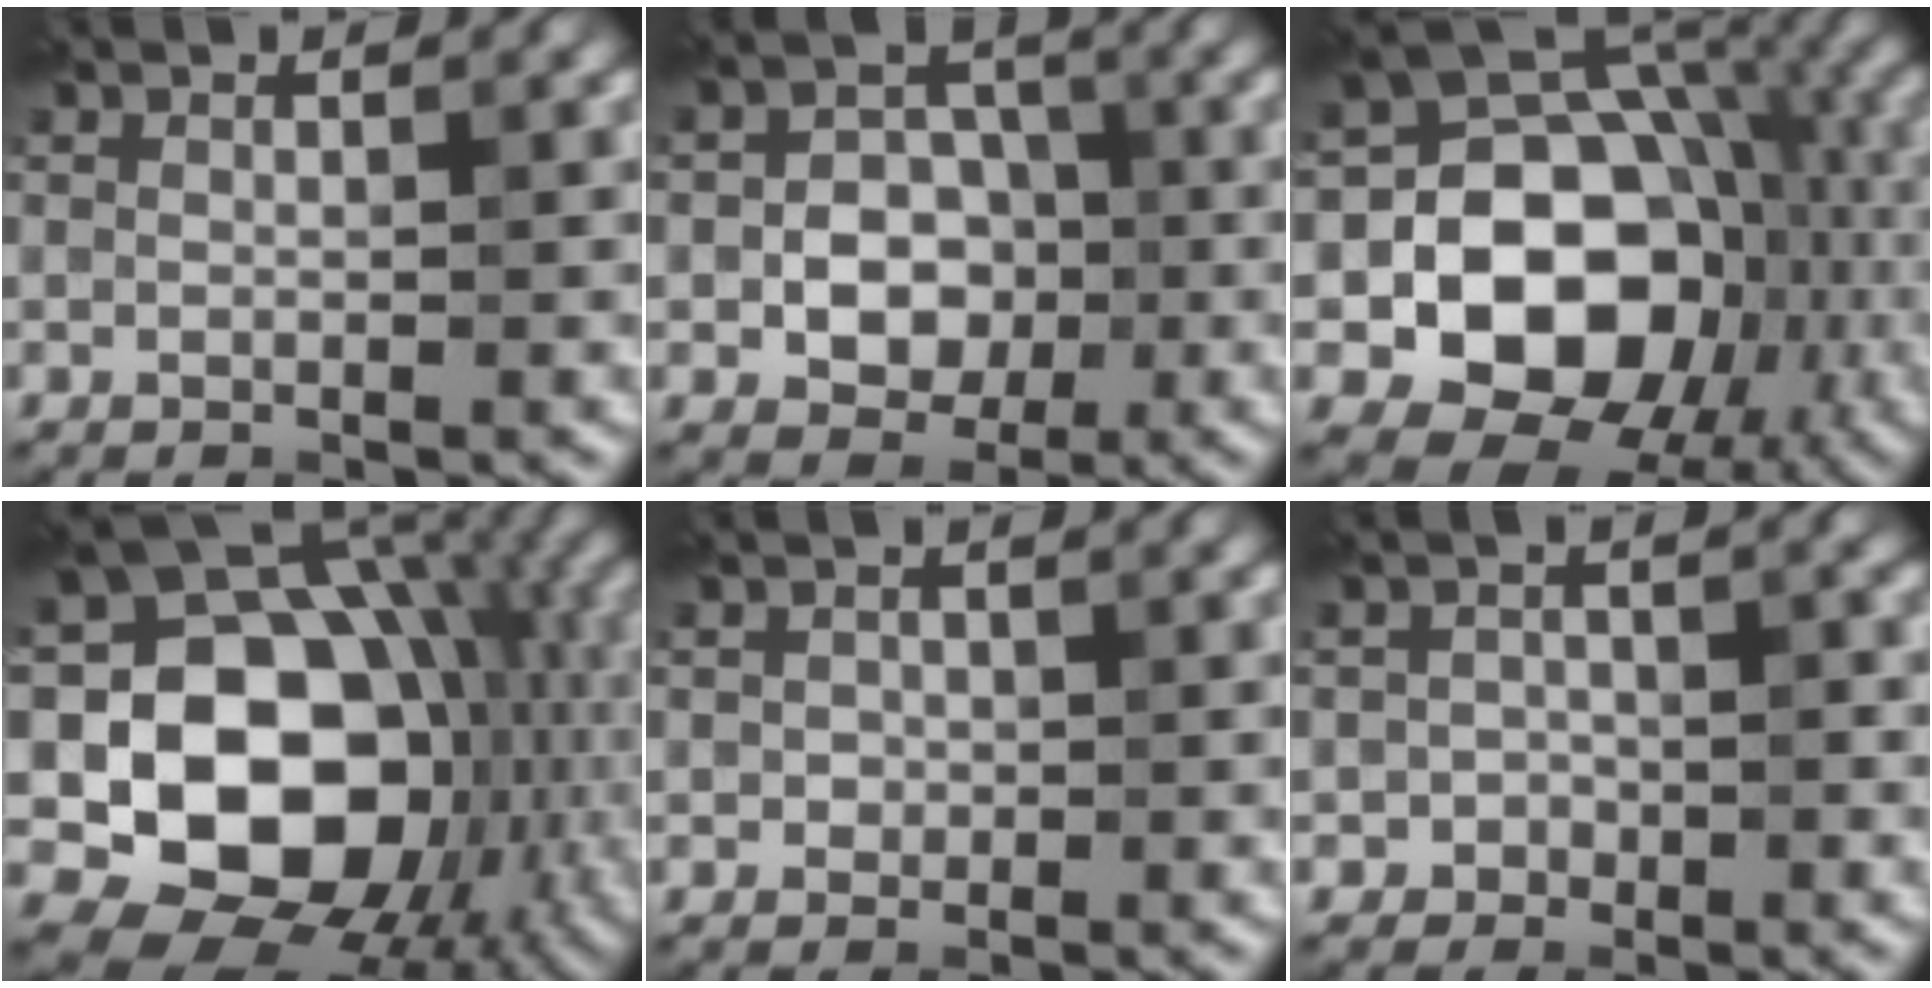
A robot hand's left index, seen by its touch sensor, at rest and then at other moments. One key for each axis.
{"total": 5.3, "fx": -1.2, "fy": 4.1, "fz": 3.2, "tx": -0.027, "ty": 0.001, "tz": -0.027}
{"total": 13.6, "fx": -3.1, "fy": 10.8, "fz": 7.8, "tx": -0.109, "ty": -0.008, "tz": -0.059}
{"total": 15.7, "fx": -1.7, "fy": 12.1, "fz": 9.8, "tx": -0.129, "ty": -0.010, "tz": -0.036}
{"total": 1.0, "fx": 0.1, "fy": 0.9, "fz": 0.3, "tx": 0.000, "ty": -0.003, "tz": -0.001}
{"total": 1.7, "fx": -0.8, "fy": 1.5, "fz": 0.3, "tx": 0.007, "ty": 0.004, "tz": -0.016}